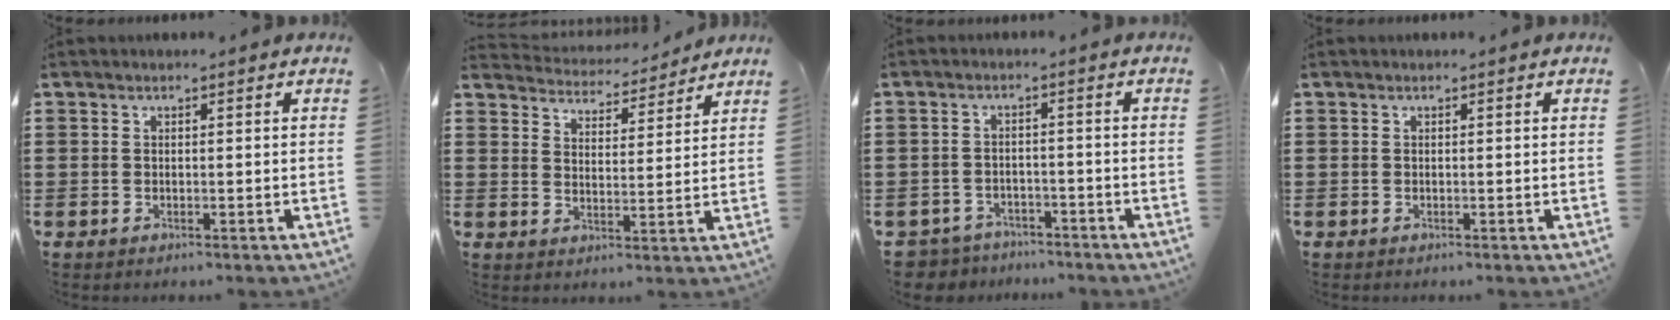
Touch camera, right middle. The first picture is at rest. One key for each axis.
{"total": 4.3, "fx": 4.2, "fy": 0.6, "fz": -0.4, "tx": -0.007, "ty": -0.037, "tz": 0.069}
{"total": 3.4, "fx": -3.3, "fy": 0.8, "fz": -0.2, "tx": -0.013, "ty": -0.001, "tz": -0.076}
{"total": 0.0}